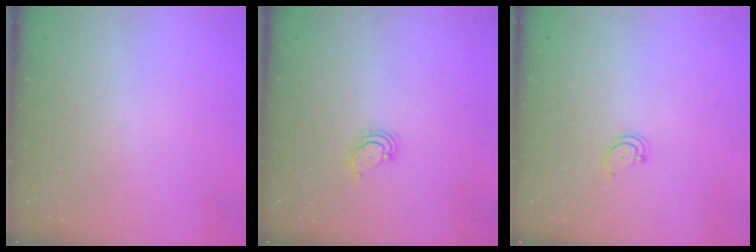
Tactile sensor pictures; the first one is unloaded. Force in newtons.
{"total": 3.5, "press": 3.4, "slide": 0.4}
{"total": 2.7, "press": 2.7, "slide": 0.3}